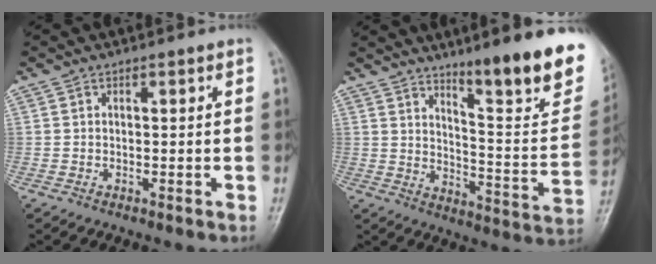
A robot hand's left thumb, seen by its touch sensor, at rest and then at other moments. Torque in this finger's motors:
{"motor_torque": [1.82, 1.78, 1.44, -1.33, 0.08]}